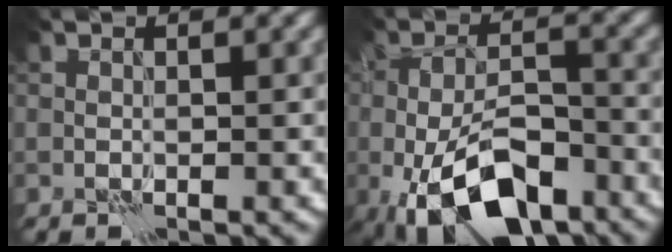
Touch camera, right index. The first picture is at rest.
{"total": 10.4, "force": [-5.5, 4.7, 7.5], "torque": [-0.142, -0.007, -0.097]}